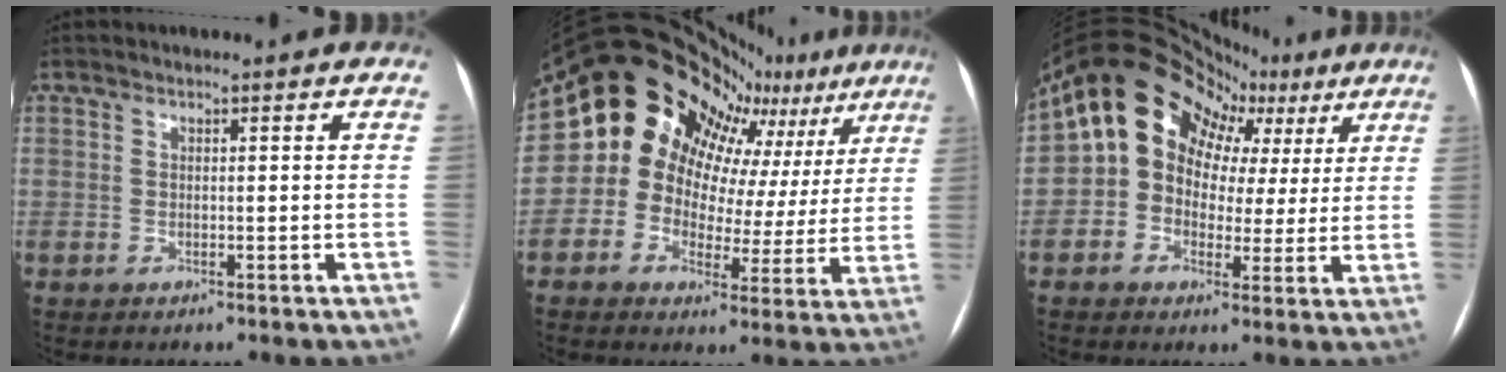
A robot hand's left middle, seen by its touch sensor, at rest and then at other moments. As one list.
[{"total": 15.0, "force": [10.1, 7.6, 8.1], "torque": [-0.122, 0.023, 0.107]}, {"total": 15.8, "force": [6.5, 12.5, 7.3], "torque": [-0.106, 0.070, 0.086]}]